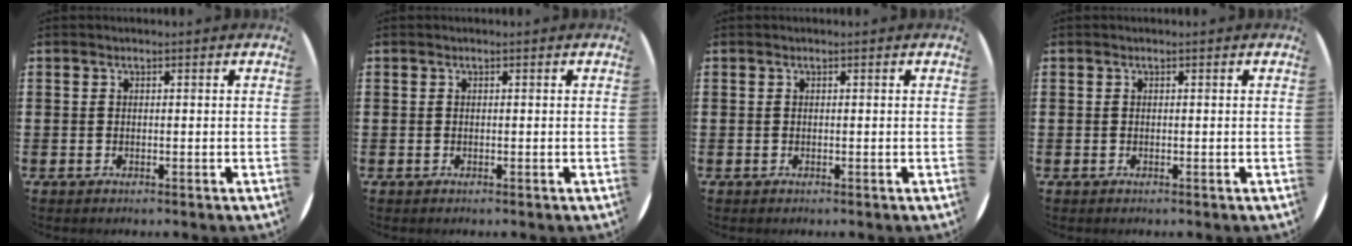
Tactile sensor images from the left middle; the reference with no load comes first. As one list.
[{"total": 0.0}, {"total": 0.0}, {"total": 0.0}]